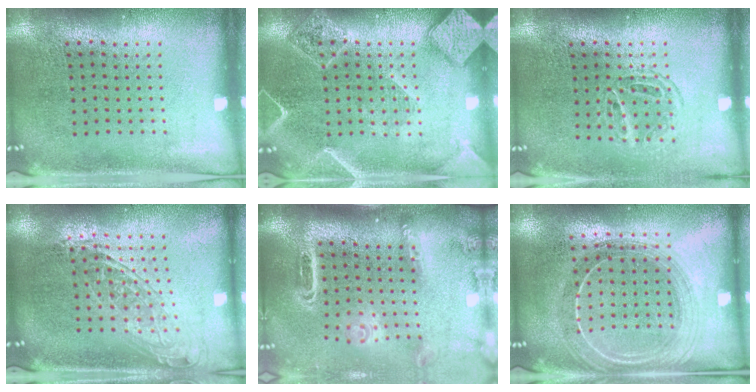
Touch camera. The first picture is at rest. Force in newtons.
{"total": 2.1, "press": 2.1, "slide": 0.2}
{"total": 1.4, "press": 1.1, "slide": 0.8}
{"total": 1.5, "press": 1.3, "slide": 0.8}
{"total": 2.6, "press": 1.9, "slide": 1.8}
{"total": 2.0, "press": 1.7, "slide": 0.9}